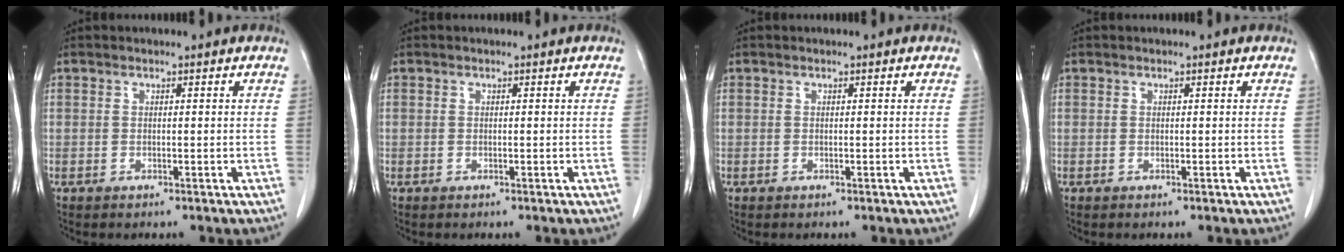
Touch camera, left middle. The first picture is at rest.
{"total": 0.0}
{"total": 0.0}
{"total": 0.0}